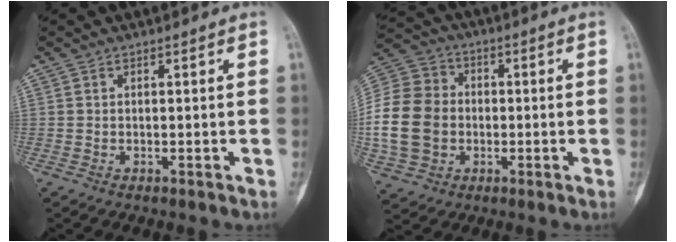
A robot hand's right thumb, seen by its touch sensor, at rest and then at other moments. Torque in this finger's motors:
{"motor_torque": [0.56, 0.37, 1.57, -0.67, 0.43]}